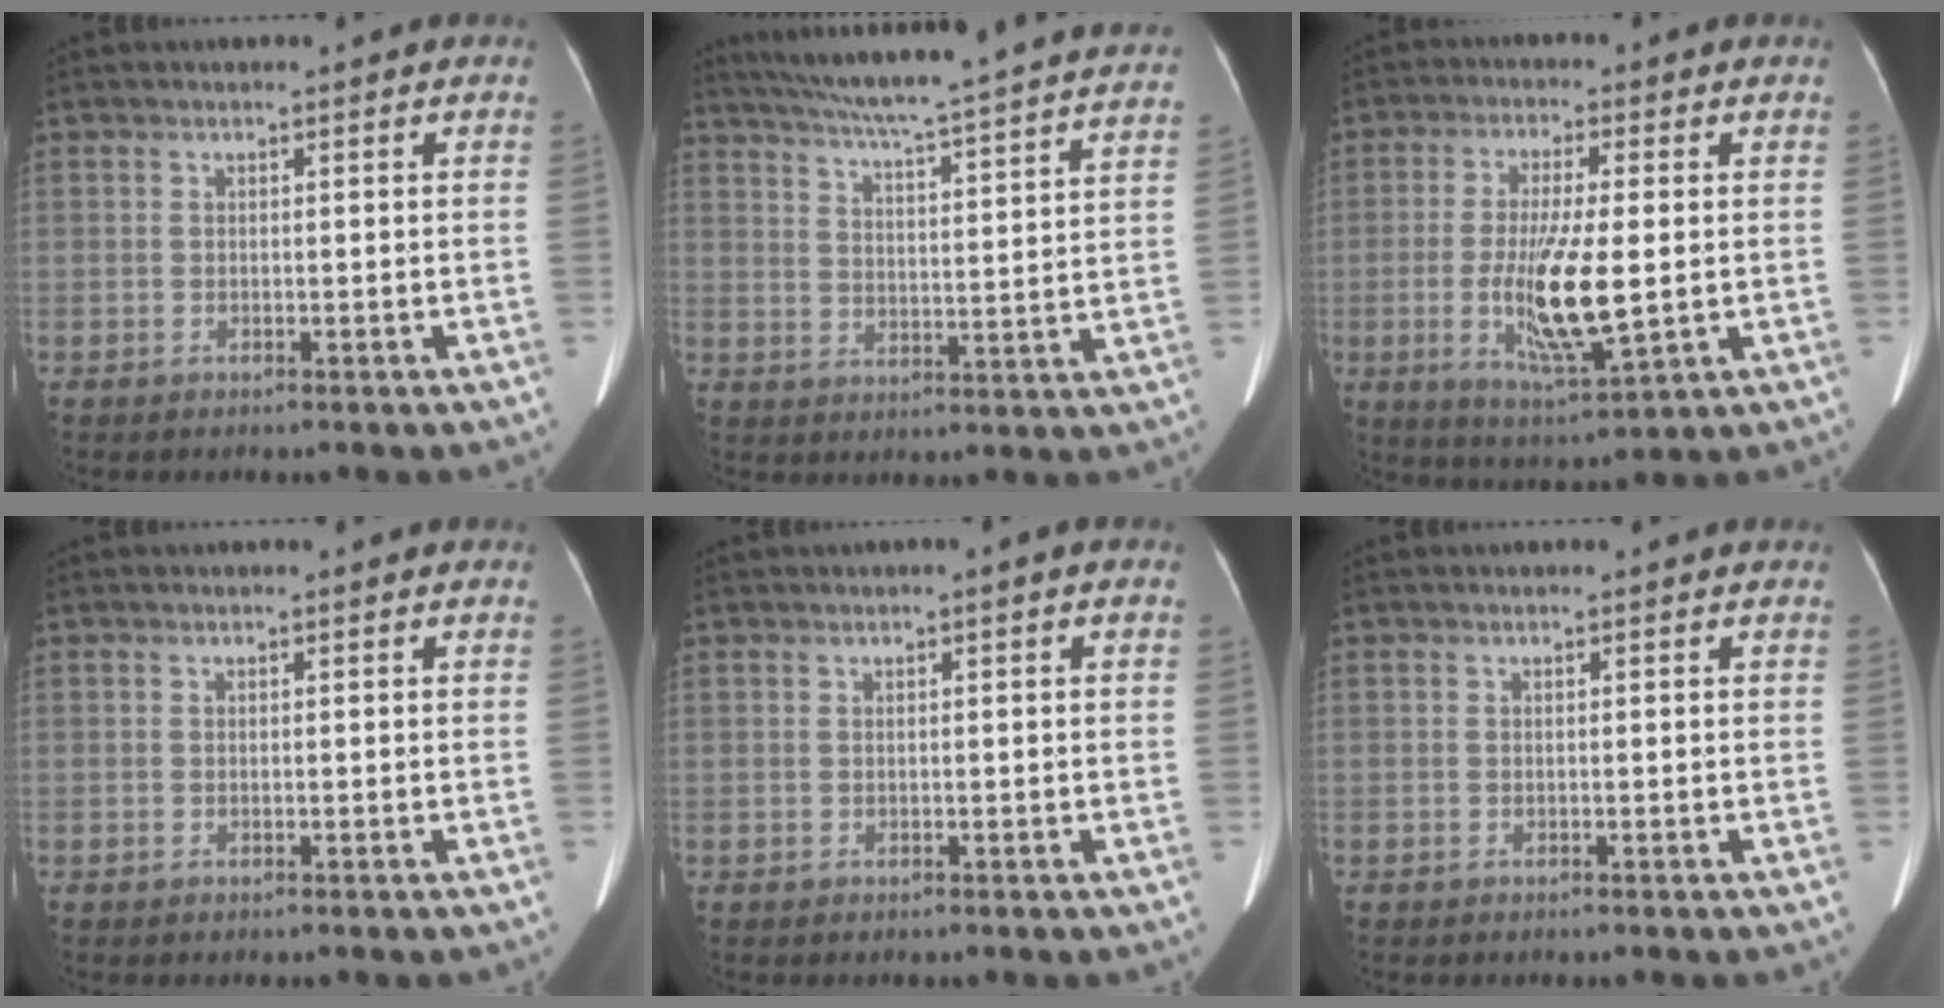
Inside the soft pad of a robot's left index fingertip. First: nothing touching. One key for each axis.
{"total": 28.4, "fx": 25.7, "fy": 0.3, "fz": 12.1, "tx": -0.201, "ty": -0.035, "tz": 0.329}
{"total": 11.4, "fx": -1.2, "fy": 2.2, "fz": 11.2, "tx": -0.219, "ty": -0.023, "tz": -0.015}
{"total": 0.0}
{"total": 0.8, "fx": 0.2, "fy": 0.0, "fz": 0.8, "tx": -0.014, "ty": 0.000, "tz": 0.004}
{"total": 0.0}